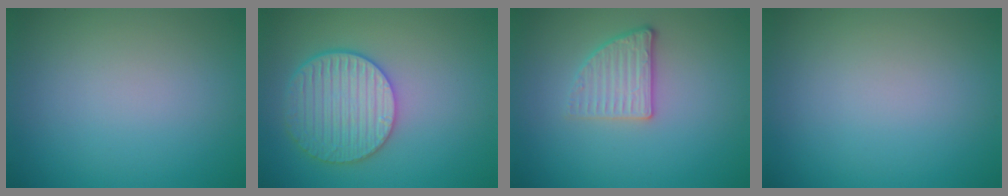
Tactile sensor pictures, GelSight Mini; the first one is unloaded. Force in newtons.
{"total": 5.3, "press": 4.7, "slide": 2.4}
{"total": 2.6, "press": 2.4, "slide": 1.2}
{"total": 0.0}